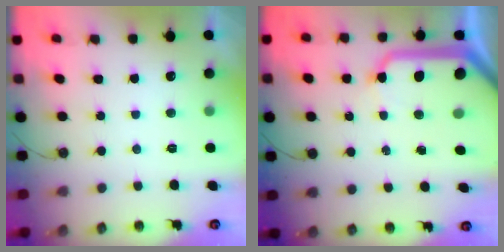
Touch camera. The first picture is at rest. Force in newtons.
{"total": 15.6, "press": 15.4, "slide": 2.2}